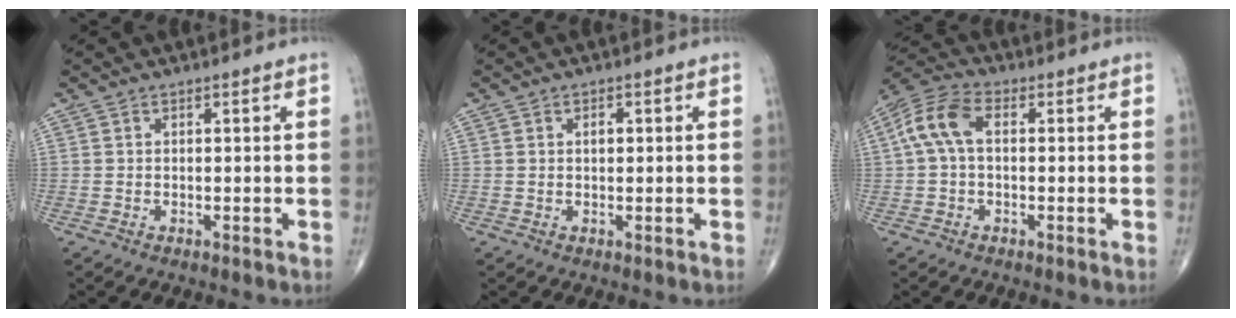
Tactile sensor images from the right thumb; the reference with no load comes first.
{"total": 1.5, "force": [0.3, 0.9, 1.2], "torque": [-0.017, 0.001, 0.006]}
{"total": 8.2, "force": [0.7, 4.8, 6.6], "torque": [-0.143, 0.027, 0.008]}